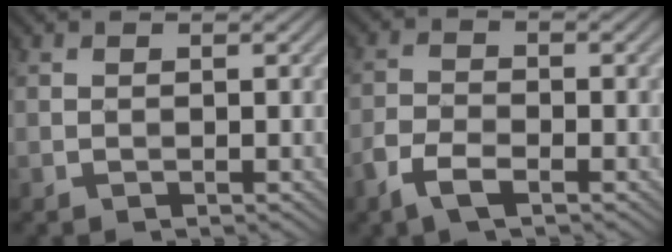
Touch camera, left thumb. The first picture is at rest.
{"total": 4.2, "force": [-2.6, 1.7, 2.8], "torque": [-0.066, -0.004, -0.061]}